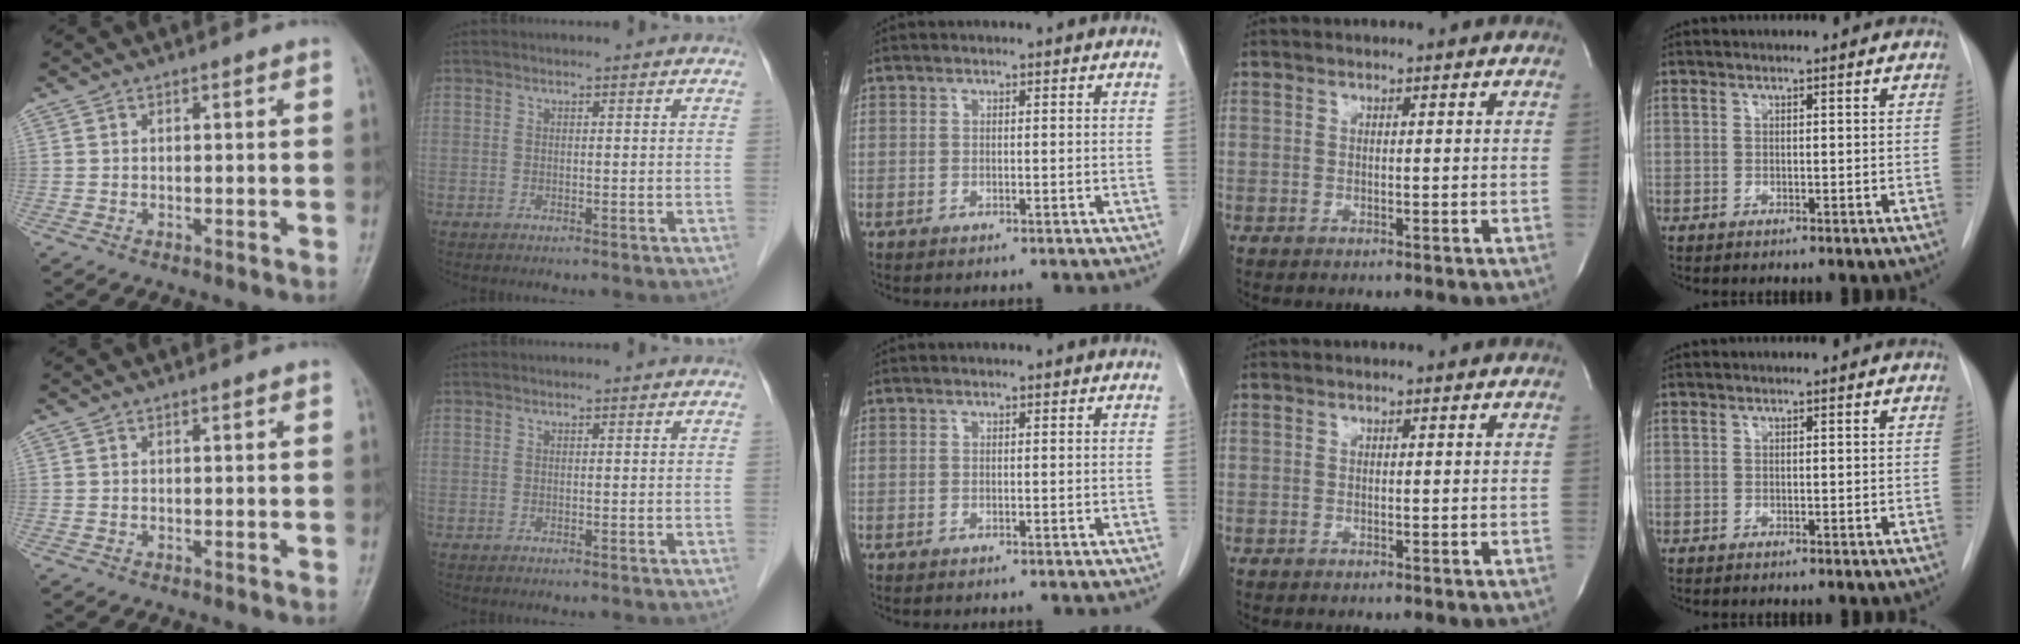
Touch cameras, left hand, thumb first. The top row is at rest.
{}